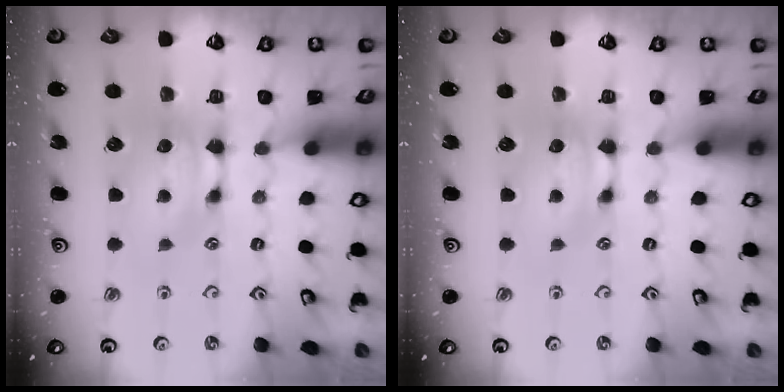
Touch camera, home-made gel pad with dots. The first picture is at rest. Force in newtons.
{"total": 0.0}